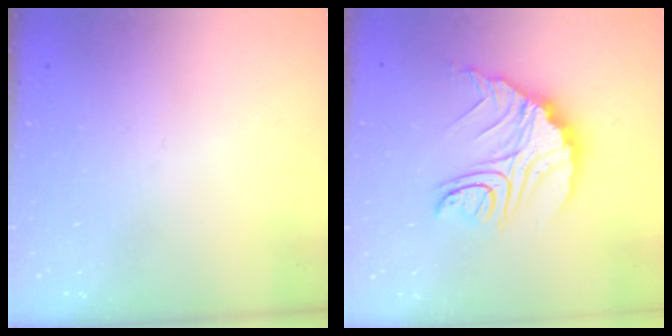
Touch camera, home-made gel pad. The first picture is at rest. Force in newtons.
{"total": 14.7, "press": 14.7, "slide": 1.1}